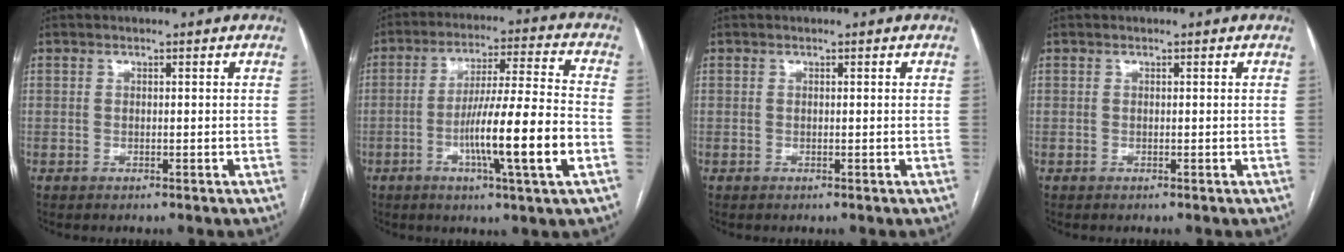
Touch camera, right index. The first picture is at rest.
{"total": 14.3, "force": [-4.3, -0.4, 13.6], "torque": [-0.233, -0.003, -0.074]}
{"total": 0.0}
{"total": 0.0}